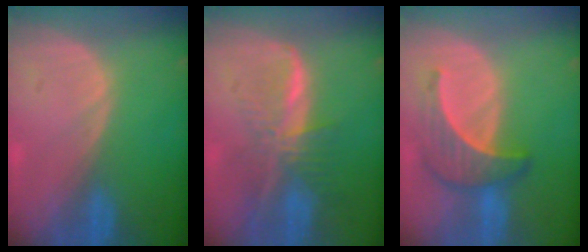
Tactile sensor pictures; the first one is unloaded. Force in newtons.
{"total": 8.0, "press": 6.8, "slide": 4.4}
{"total": 6.4, "press": 6.3, "slide": 0.7}